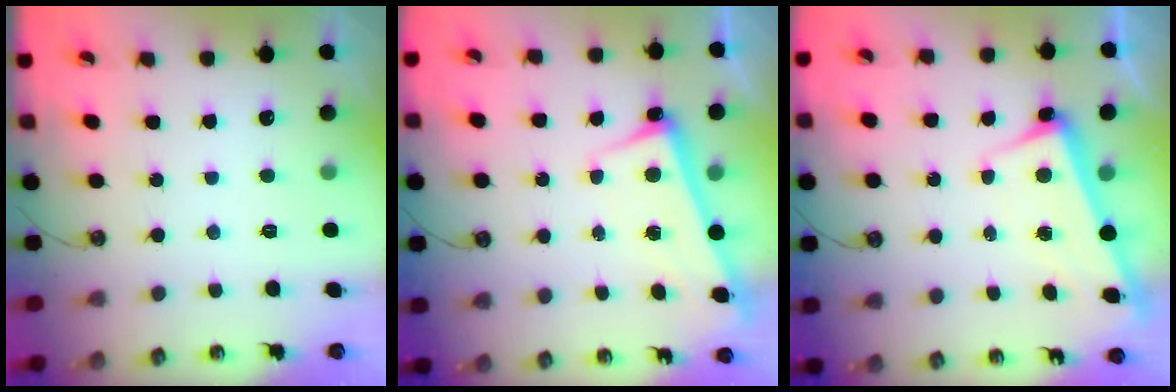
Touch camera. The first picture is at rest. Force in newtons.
{"total": 2.5, "press": 2.4, "slide": 0.6}
{"total": 2.5, "press": 2.4, "slide": 0.6}